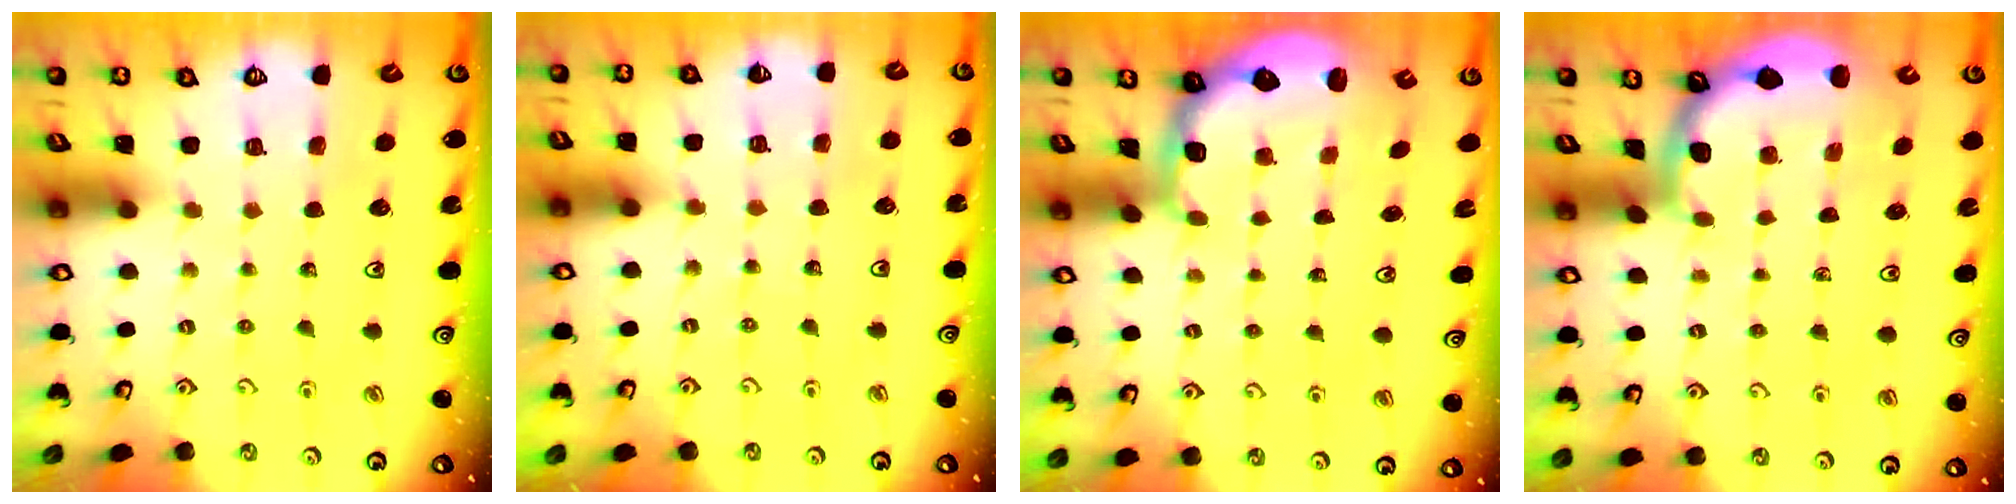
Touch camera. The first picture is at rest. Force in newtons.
{"total": 2.9, "press": 2.9, "slide": 0.4}
{"total": 2.6, "press": 2.0, "slide": 1.7}
{"total": 1.7, "press": 1.7, "slide": 0.1}